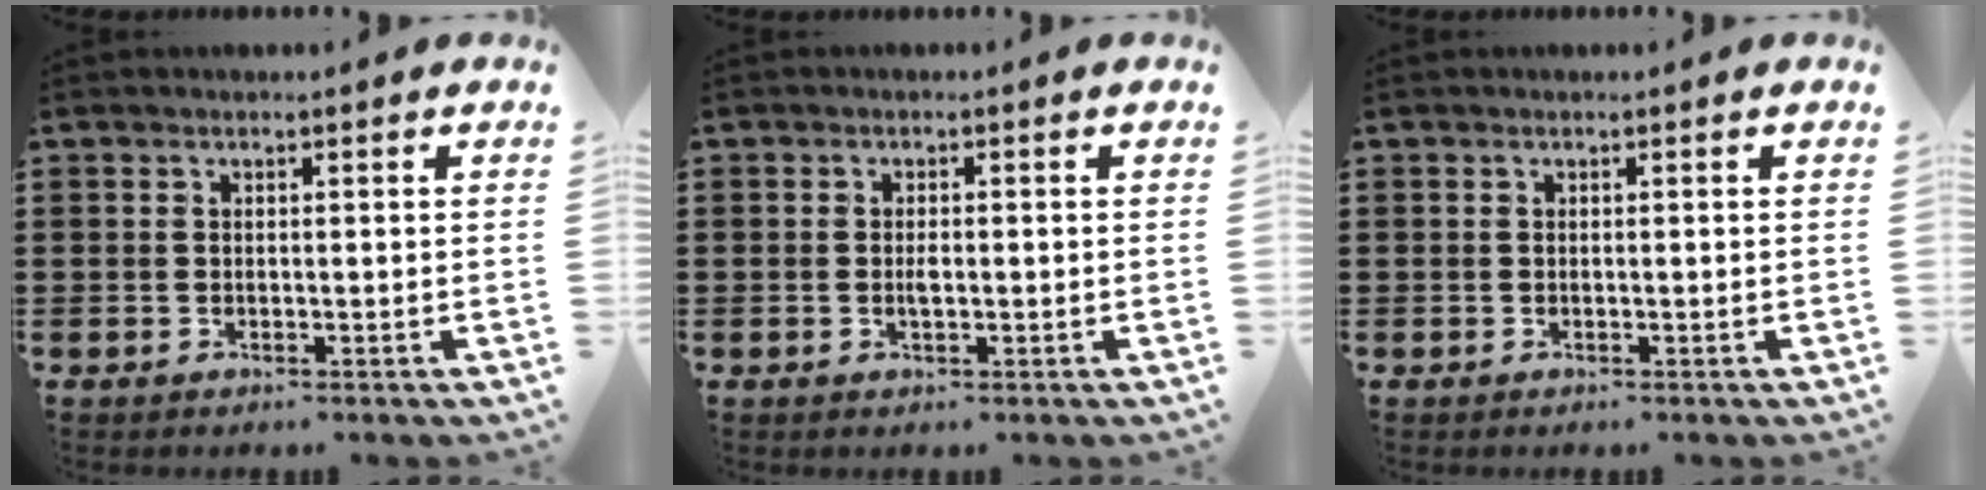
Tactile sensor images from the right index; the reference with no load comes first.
{"total": 1.7, "force": [-0.2, 0.6, 1.6], "torque": [-0.038, -0.002, -0.006]}
{"total": 0.0}